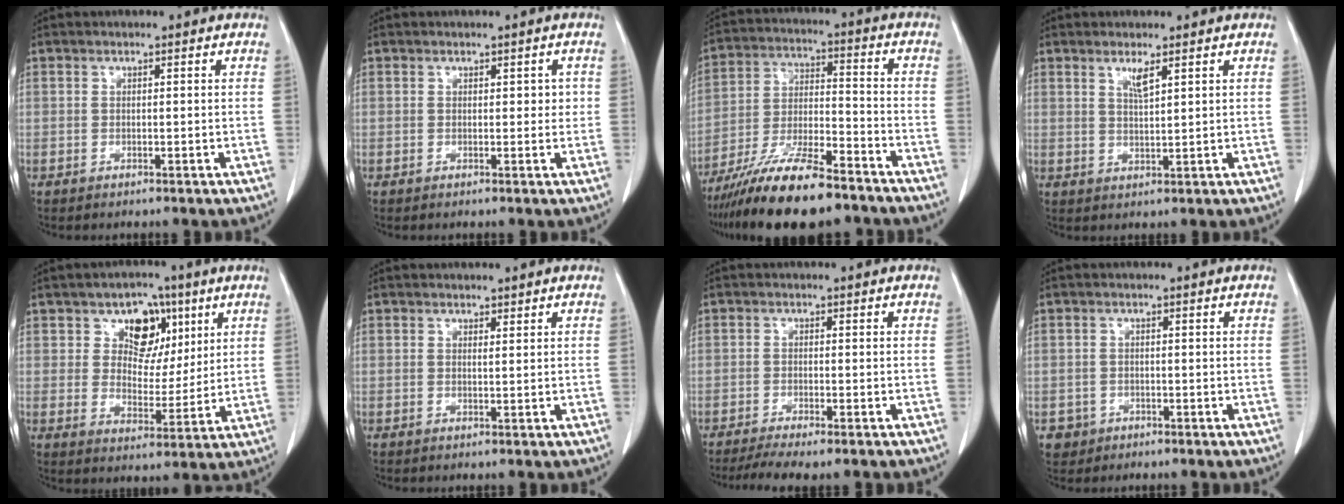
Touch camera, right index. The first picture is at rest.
{"total": 1.6, "force": [0.3, 1.1, 1.1], "torque": [-0.006, 0.004, 0.004]}
{"total": 16.2, "force": [-12.8, 2.8, 9.4], "torque": [-0.187, -0.015, -0.225]}
{"total": 2.5, "force": [1.5, 0.1, 2.0], "torque": [-0.042, -0.005, 0.032]}
{"total": 8.3, "force": [4.0, 5.8, 4.3], "torque": [-0.054, 0.013, 0.065]}
{"total": 0.6, "force": [0.5, 0.1, 0.2], "torque": [-0.005, -0.005, 0.008]}
{"total": 6.6, "force": [-5.4, 0.7, 3.6], "torque": [-0.050, -0.009, -0.086]}
{"total": 2.7, "force": [-1.1, 2.4, -0.1], "torque": [0.004, 0.010, -0.019]}